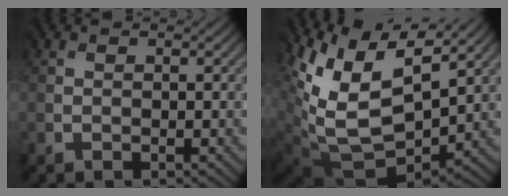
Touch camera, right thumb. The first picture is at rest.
{"total": 12.9, "force": [5.6, 7.6, 8.8], "torque": [-0.214, -0.005, 0.124]}